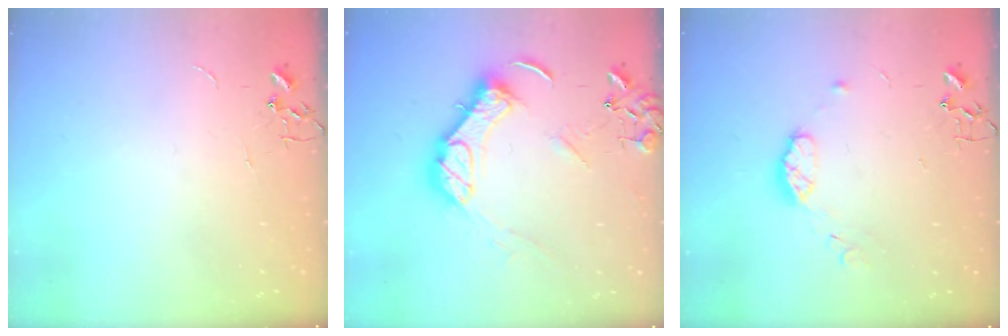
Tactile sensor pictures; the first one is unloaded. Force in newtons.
{"total": 15.7, "press": 15.5, "slide": 2.2}
{"total": 7.8, "press": 7.8, "slide": 0.6}